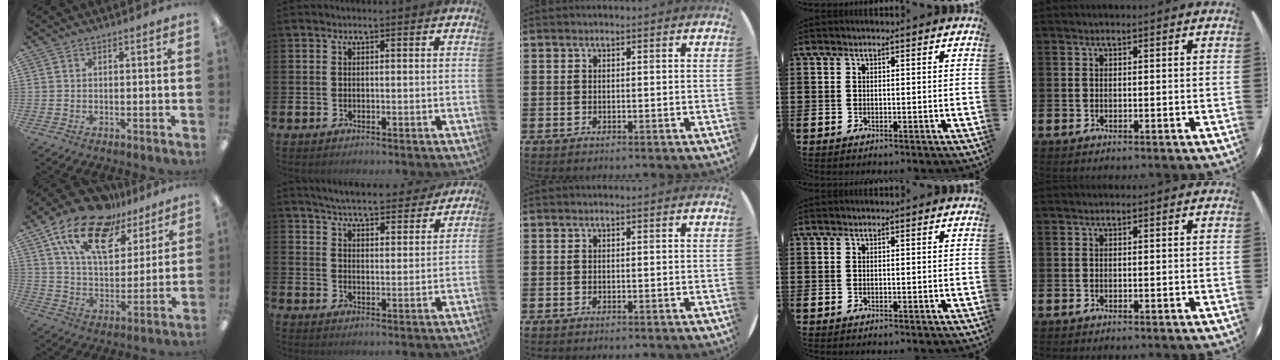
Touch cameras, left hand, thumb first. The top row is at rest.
{"thumb": {"total": 19.4, "force": [12.6, 9.7, 11.2], "torque": [-0.203, -0.064, 0.224]}, "index": {"total": 5.7, "force": [5.6, 0.6, 0.9], "torque": [-0.034, -0.042, 0.097]}}